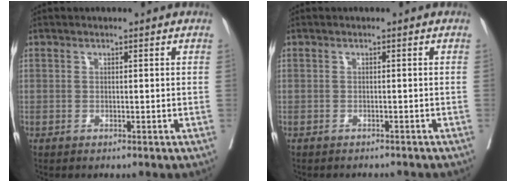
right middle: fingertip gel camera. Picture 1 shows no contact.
{"total": 2.9, "force": [-2.7, 0.9, 0.5], "torque": [-0.006, -0.002, -0.032]}